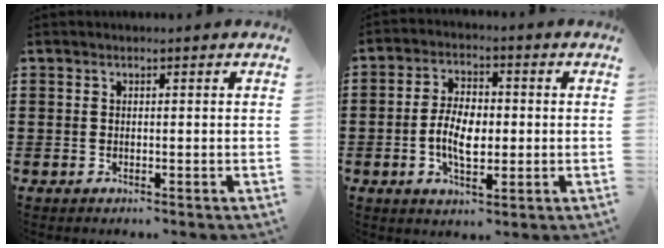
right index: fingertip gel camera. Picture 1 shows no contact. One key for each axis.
{"total": 6.6, "fx": -0.9, "fy": 3.4, "fz": 5.6, "tx": -0.116, "ty": 0.006, "tz": -0.020}